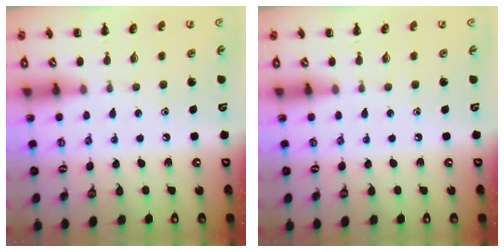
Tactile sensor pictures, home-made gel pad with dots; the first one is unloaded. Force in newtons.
{"total": 0.0}